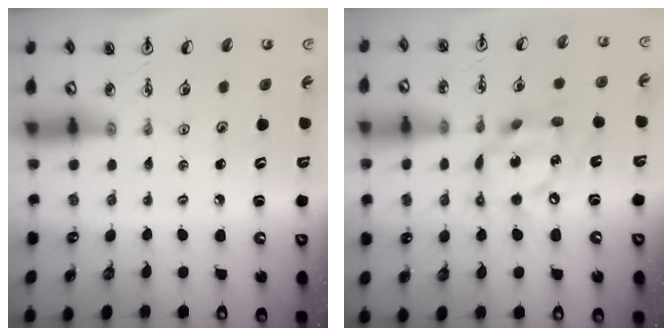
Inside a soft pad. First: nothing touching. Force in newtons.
{"total": 14.4, "press": 14.3, "slide": 1.5}